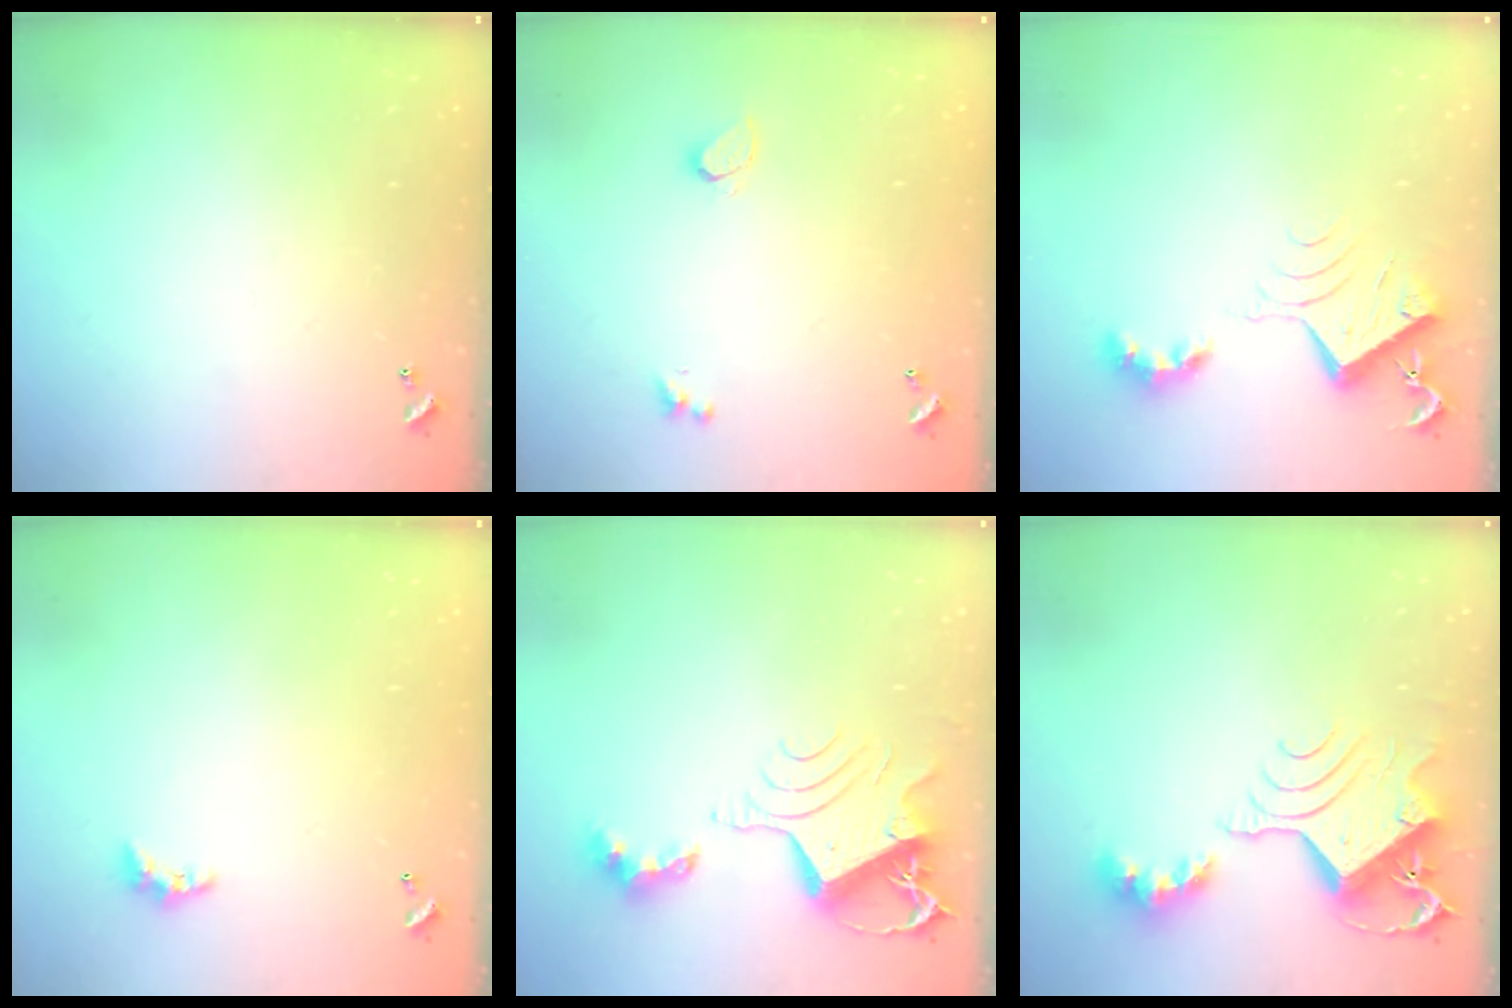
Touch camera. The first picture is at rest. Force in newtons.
{"total": 0.6, "press": 0.5, "slide": 0.4}
{"total": 7.4, "press": 7.3, "slide": 0.9}
{"total": 2.7, "press": 2.7, "slide": 0.6}
{"total": 11.1, "press": 11.1, "slide": 1.1}
{"total": 11.3, "press": 11.2, "slide": 1.0}